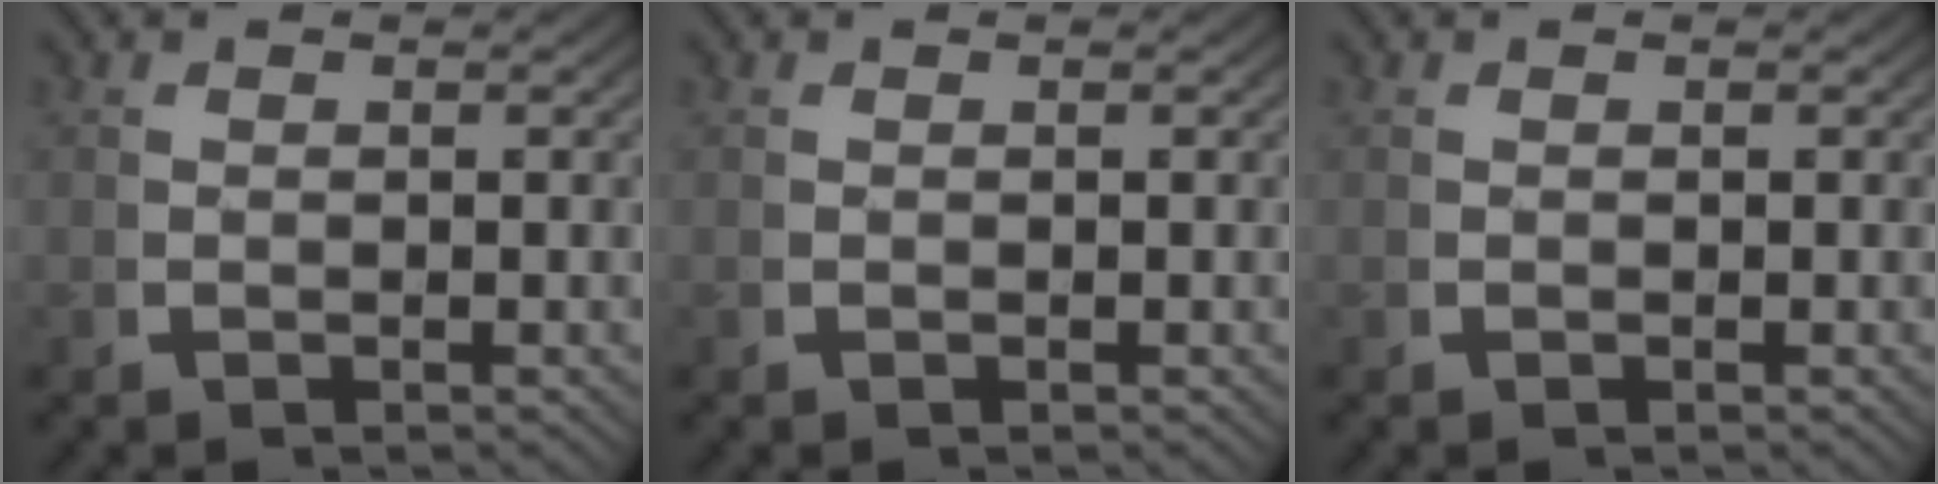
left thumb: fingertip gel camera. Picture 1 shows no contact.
{"total": 0.0}
{"total": 0.0}